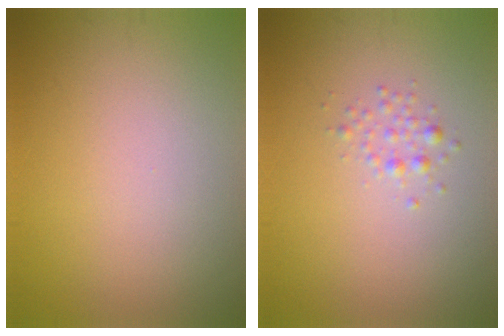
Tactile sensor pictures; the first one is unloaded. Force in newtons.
{"total": 1.1, "press": 1.1, "slide": 0.0}